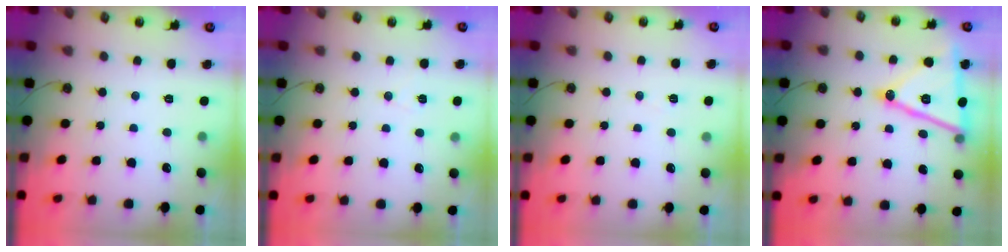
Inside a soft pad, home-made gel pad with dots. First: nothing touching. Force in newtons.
{"total": 5.2, "press": 4.7, "slide": 2.3}
{"total": 6.2, "press": 4.4, "slide": 4.4}
{"total": 19.0, "press": 18.7, "slide": 3.5}